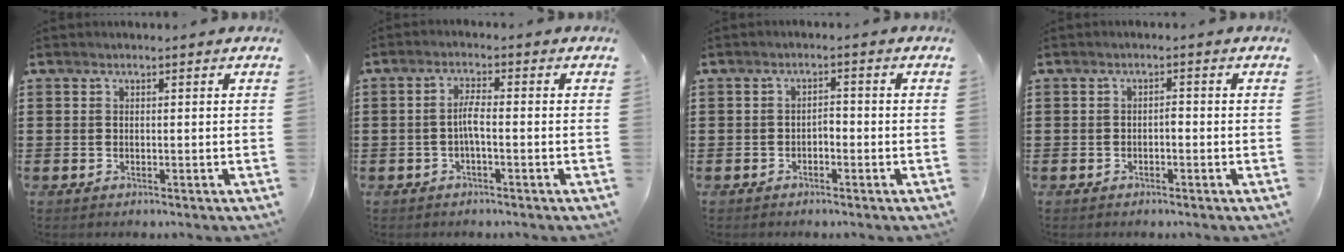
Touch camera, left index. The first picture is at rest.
{"total": 3.0, "force": [-0.7, 0.5, 2.9], "torque": [-0.062, 0.001, -0.017]}
{"total": 1.4, "force": [-1.0, 0.6, 0.9], "torque": [-0.021, 0.004, -0.022]}
{"total": 1.0, "force": [-0.5, 0.4, 0.8], "torque": [-0.019, -0.002, -0.010]}